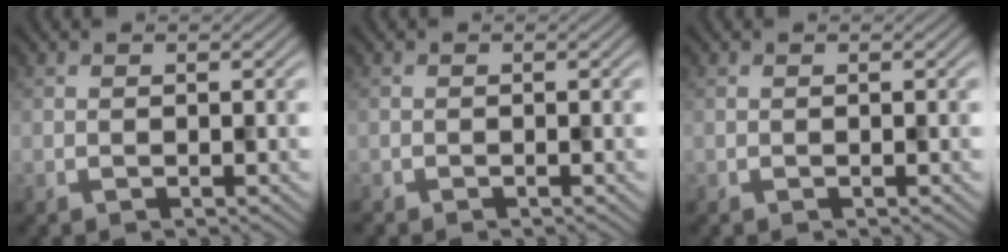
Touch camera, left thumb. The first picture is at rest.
{"total": 0.5, "force": [-0.1, 0.1, -0.5], "torque": [0.012, 0.000, -0.002]}
{"total": 0.0}